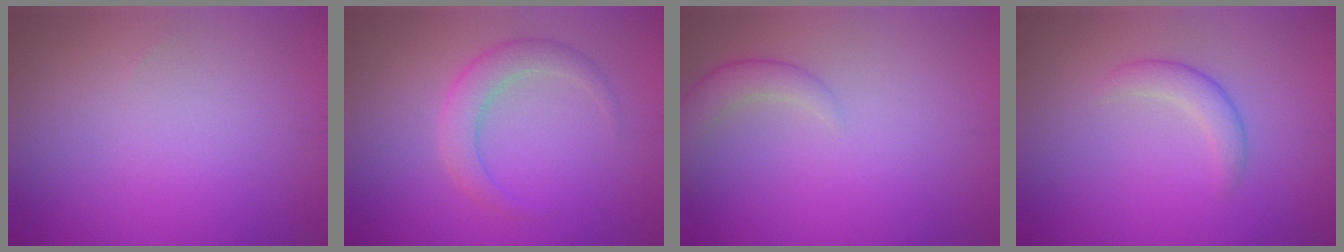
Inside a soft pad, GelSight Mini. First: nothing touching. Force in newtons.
{"total": 2.8, "press": 2.8, "slide": 0.2}
{"total": 2.6, "press": 2.6, "slide": 0.2}
{"total": 2.1, "press": 2.1, "slide": 0.1}